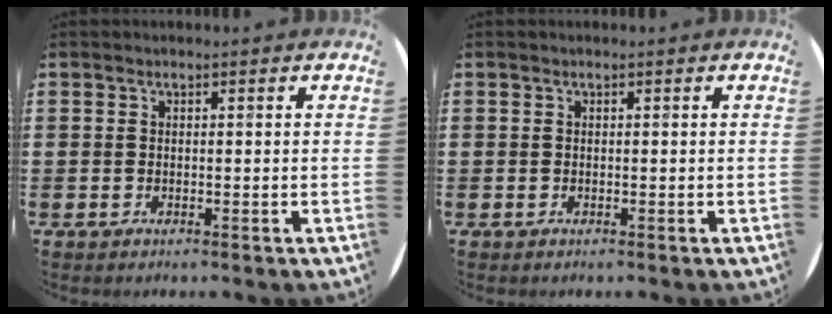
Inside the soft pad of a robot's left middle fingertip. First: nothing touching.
{"total": 0.0}